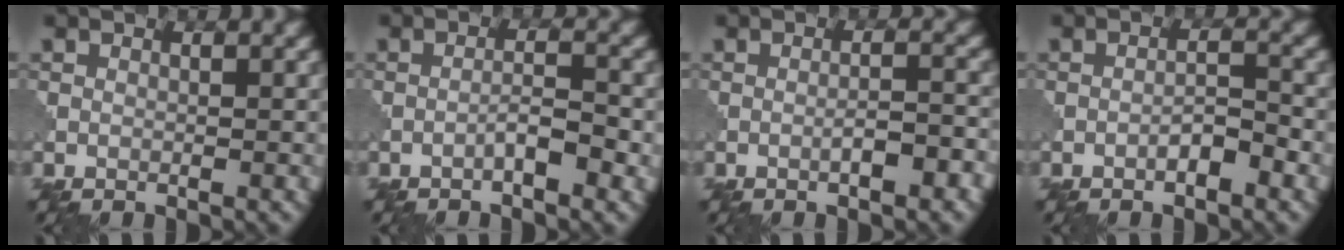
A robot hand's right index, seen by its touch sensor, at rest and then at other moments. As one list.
[{"total": 2.3, "force": [-1.2, 0.4, 1.9], "torque": [-0.032, 0.009, -0.023]}, {"total": 2.6, "force": [-1.2, 0.5, 2.3], "torque": [-0.035, 0.007, -0.020]}, {"total": 2.1, "force": [-1.2, 0.5, 1.7], "torque": [-0.028, 0.008, -0.023]}]